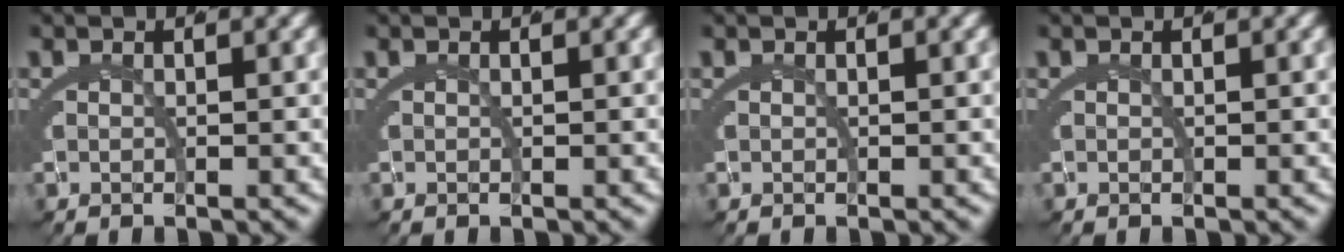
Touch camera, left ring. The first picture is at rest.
{"total": 0.0}
{"total": 0.0}
{"total": 0.0}